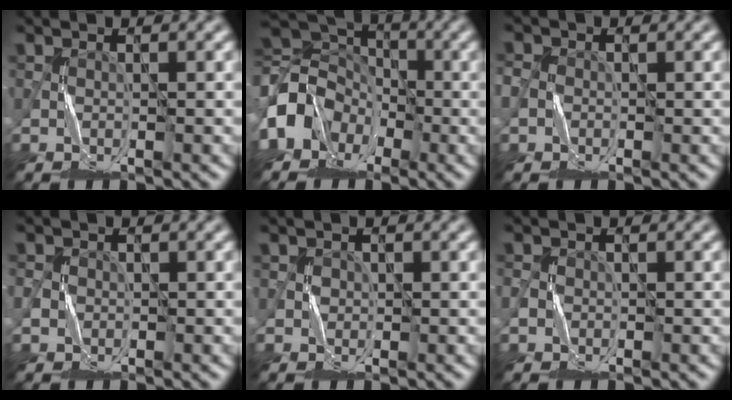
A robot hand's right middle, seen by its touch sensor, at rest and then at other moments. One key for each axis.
{"total": 7.4, "fx": -3.2, "fy": 6.0, "fz": 3.1, "tx": -0.057, "ty": 0.008, "tz": -0.078}
{"total": 1.6, "fx": -0.5, "fy": 1.4, "fz": 0.4, "tx": -0.008, "ty": 0.000, "tz": -0.013}
{"total": 0.9, "fx": -0.4, "fy": 0.8, "fz": -0.2, "tx": 0.006, "ty": -0.004, "tz": -0.009}
{"total": 1.3, "fx": 0.4, "fy": 1.2, "fz": 0.0, "tx": -0.001, "ty": 0.002, "tz": 0.003}
{"total": 0.7, "fx": -0.4, "fy": 0.5, "fz": -0.1, "tx": 0.003, "ty": -0.001, "tz": -0.013}